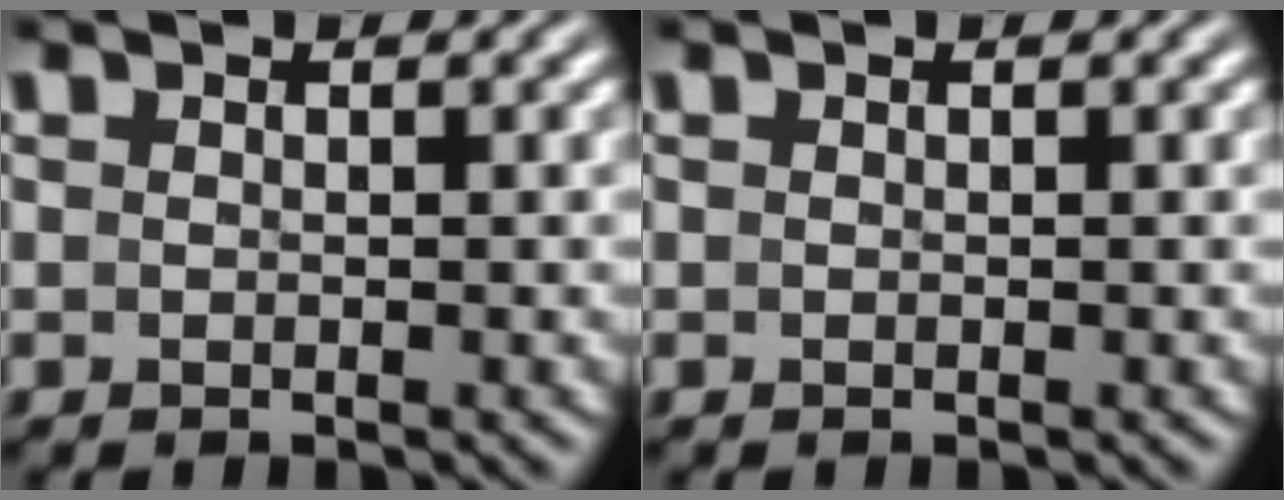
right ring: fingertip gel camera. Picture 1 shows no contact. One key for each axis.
{"total": 0.0}